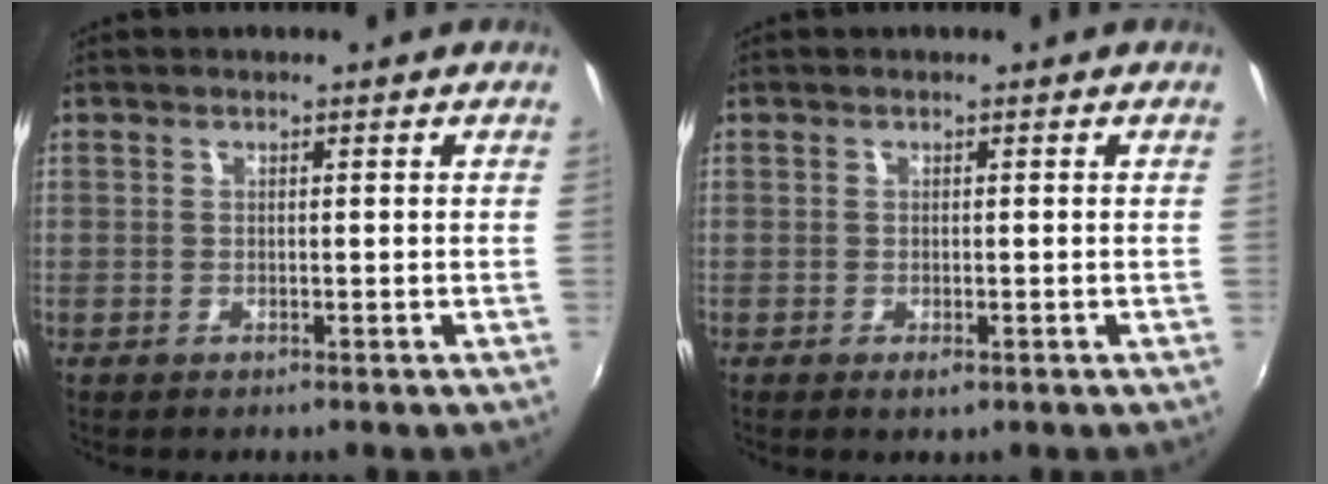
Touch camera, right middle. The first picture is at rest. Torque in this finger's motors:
{"motor_torque": [-0.07, -0.33, -0.03, 0.00]}